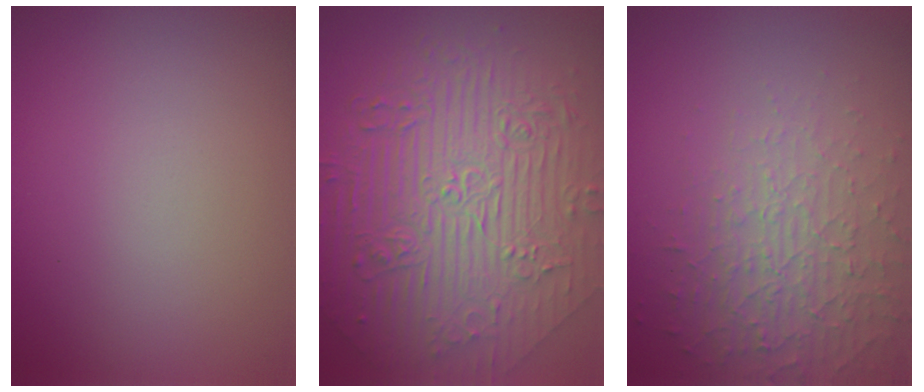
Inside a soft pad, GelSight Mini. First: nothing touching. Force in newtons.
{"total": 11.1, "press": 7.5, "slide": 8.1}
{"total": 5.3, "press": 3.4, "slide": 4.0}